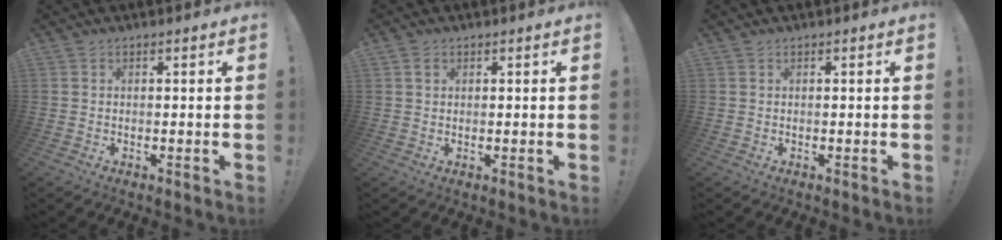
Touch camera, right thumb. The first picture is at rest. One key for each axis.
{"total": 1.3, "fx": 0.8, "fy": 1.0, "fz": 0.4, "tx": 0.007, "ty": -0.004, "tz": 0.011}
{"total": 0.0}